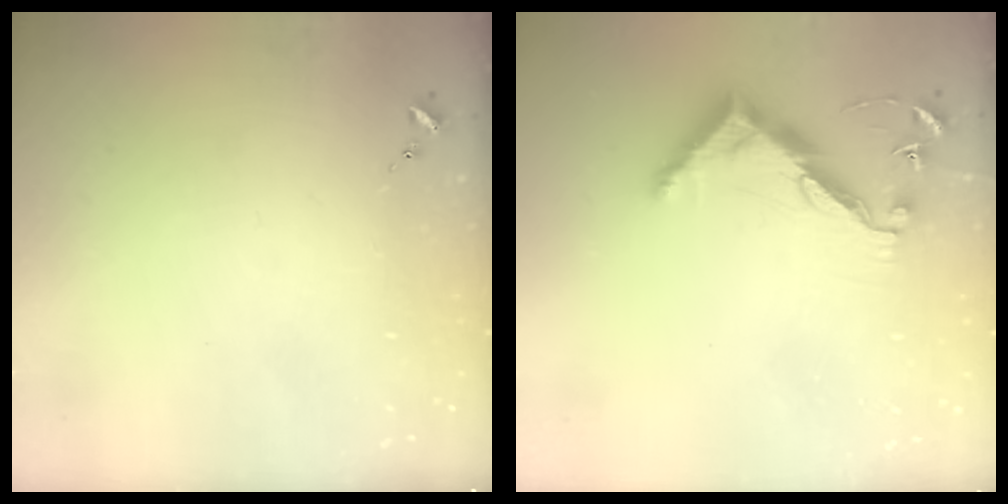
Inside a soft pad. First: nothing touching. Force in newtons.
{"total": 10.2, "press": 10.2, "slide": 0.4}